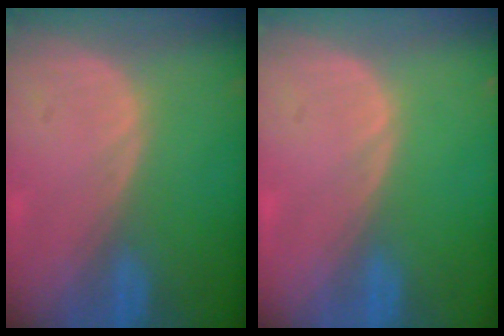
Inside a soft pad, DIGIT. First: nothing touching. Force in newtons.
{"total": 0.0}